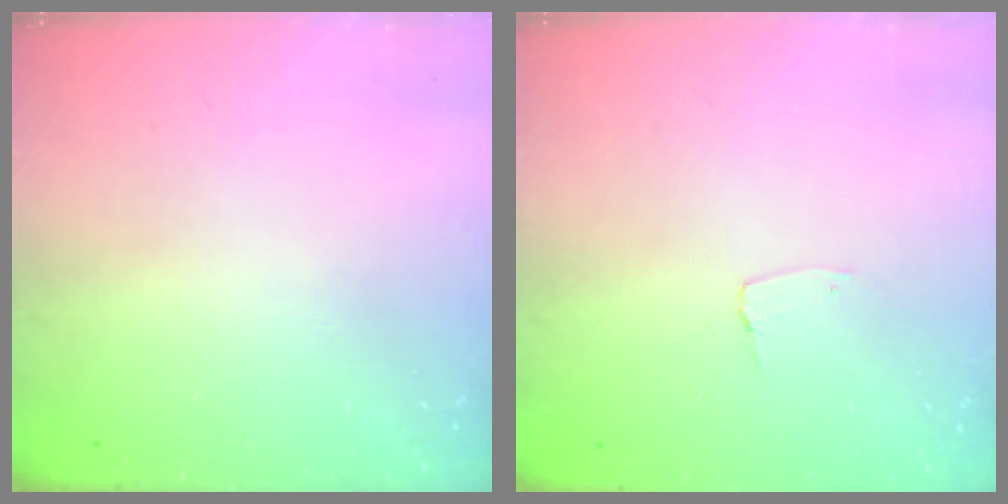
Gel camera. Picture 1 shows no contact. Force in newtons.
{"total": 2.6, "press": 2.6, "slide": 0.2}